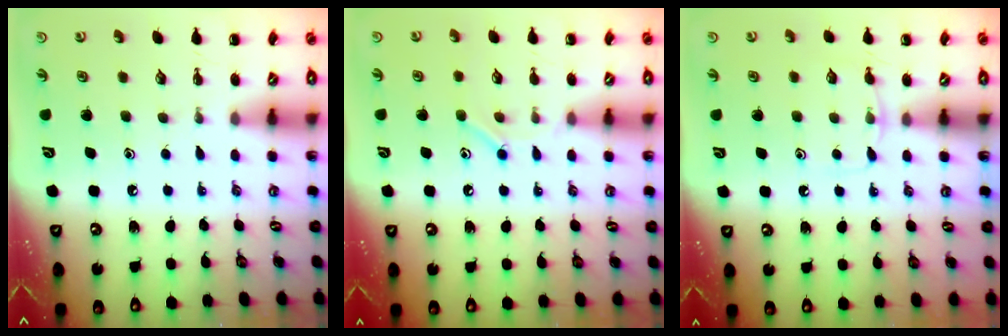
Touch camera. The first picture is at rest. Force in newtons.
{"total": 8.0, "press": 7.9, "slide": 0.6}
{"total": 5.0, "press": 4.7, "slide": 1.6}